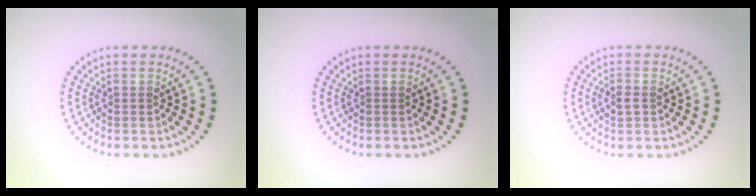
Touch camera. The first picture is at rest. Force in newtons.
{"total": 0.0}
{"total": 1.2, "press": 1.2, "slide": 0.2}